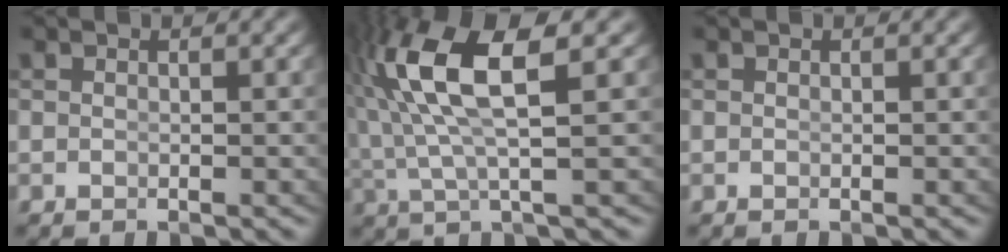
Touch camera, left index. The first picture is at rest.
{"total": 9.1, "force": [2.7, 3.4, 7.9], "torque": [-0.168, -0.010, 0.054]}
{"total": 0.0}